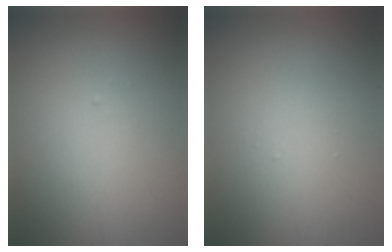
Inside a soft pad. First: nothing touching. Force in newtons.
{"total": 0.0}